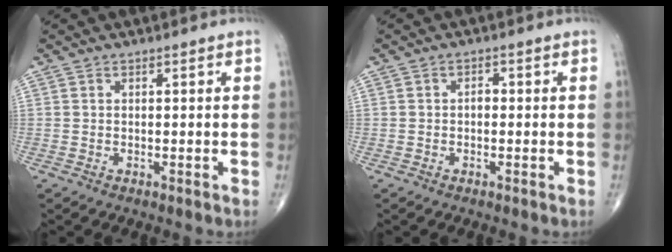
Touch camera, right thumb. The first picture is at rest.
{"total": 2.2, "force": [-0.4, 1.4, 1.6], "torque": [-0.016, 0.012, -0.012]}